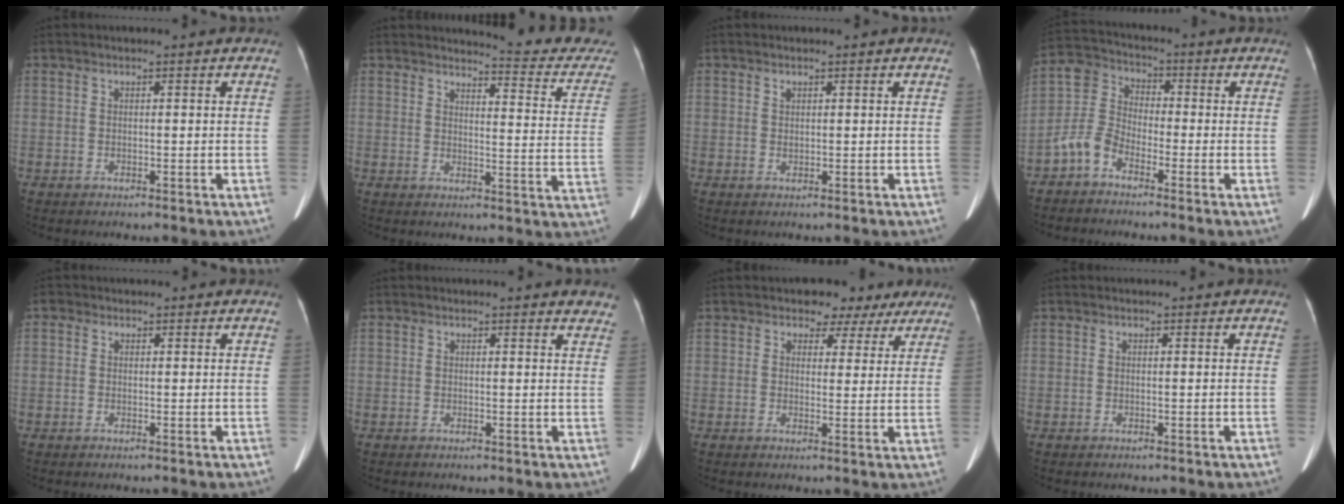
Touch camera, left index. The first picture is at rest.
{"total": 13.2, "force": [13.1, 0.4, 1.6], "torque": [-0.007, -0.102, 0.127]}
{"total": 0.6, "force": [0.5, 0.4, 0.2], "torque": [-0.001, -0.002, 0.011]}
{"total": 5.7, "force": [-3.7, 3.5, 2.6], "torque": [-0.074, 0.008, -0.085]}
{"total": 0.7, "force": [0.3, 0.7, 0.1], "torque": [-0.001, 0.003, 0.000]}
{"total": 3.7, "force": [3.5, 0.8, 0.8], "torque": [0.002, -0.011, 0.017]}
{"total": 6.5, "force": [4.8, 4.2, 1.3], "torque": [0.000, 0.007, 0.045]}
{"total": 0.0}